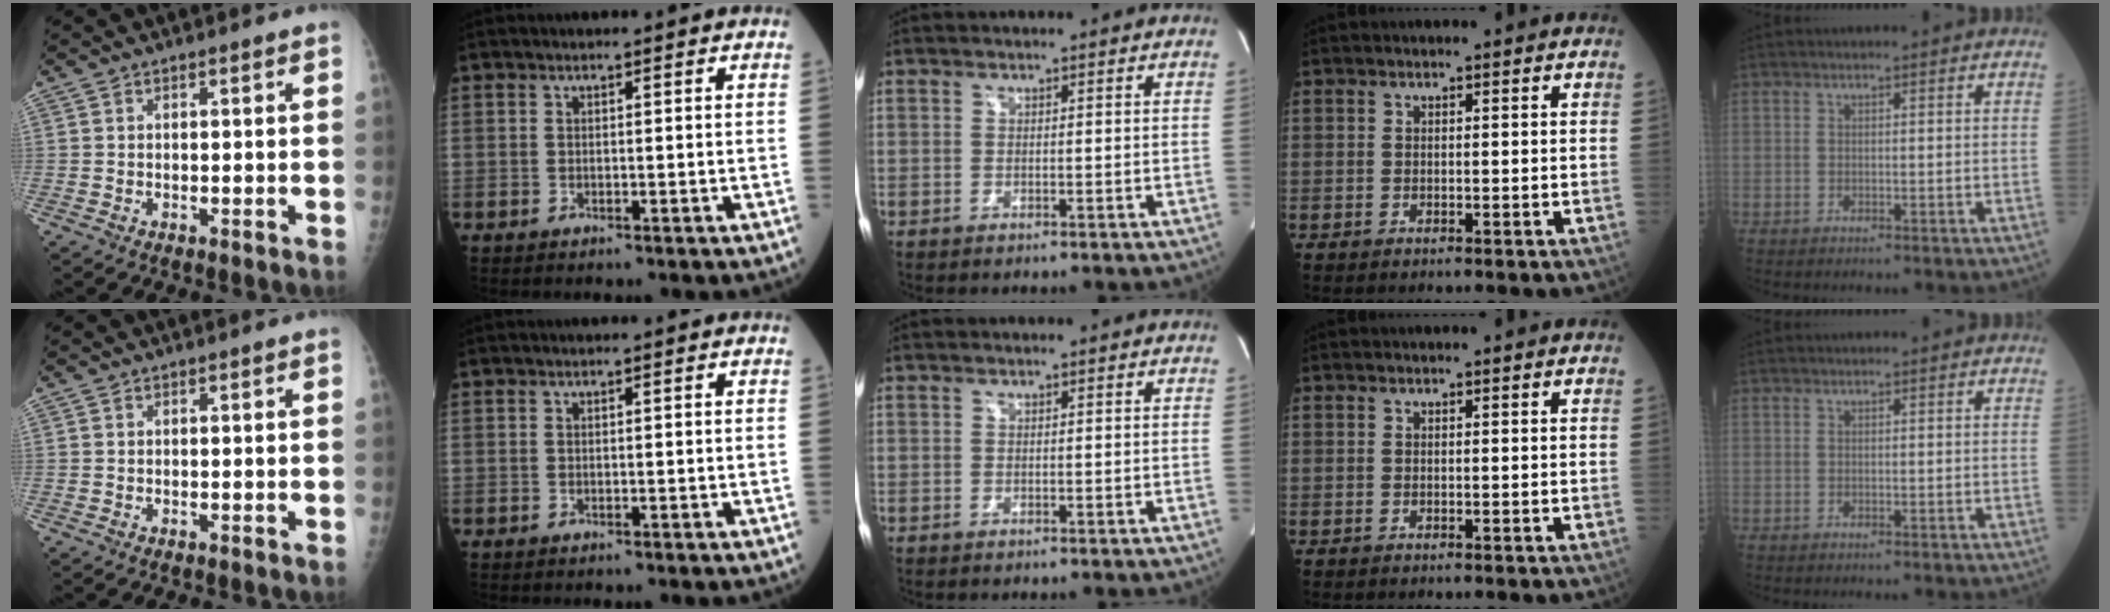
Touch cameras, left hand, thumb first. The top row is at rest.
{}